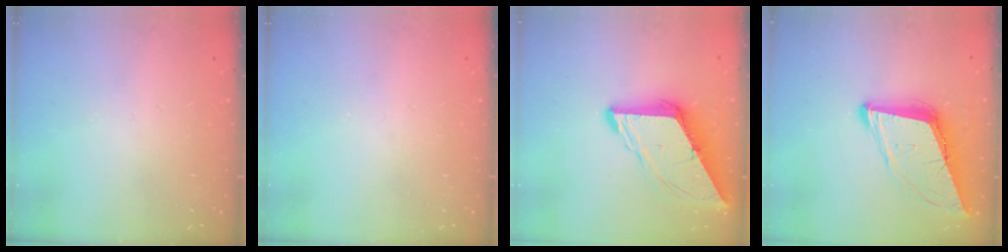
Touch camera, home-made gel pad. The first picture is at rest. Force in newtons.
{"total": 0.0}
{"total": 10.2, "press": 10.1, "slide": 1.2}
{"total": 11.8, "press": 11.2, "slide": 3.8}